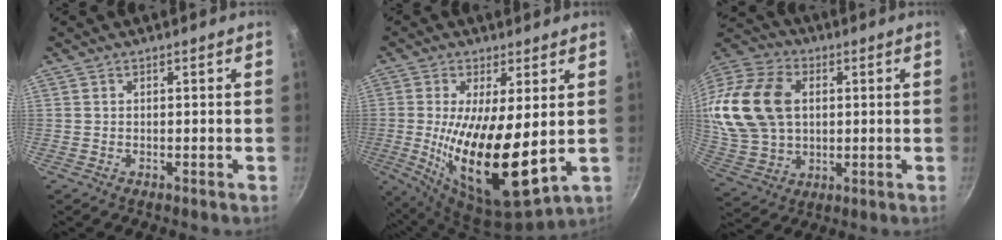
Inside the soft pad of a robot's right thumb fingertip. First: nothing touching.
{"total": 17.3, "force": [0.2, 5.8, 16.2], "torque": [-0.296, -0.035, 0.011]}
{"total": 20.1, "force": [3.0, 14.4, 13.7], "torque": [-0.257, 0.013, 0.061]}